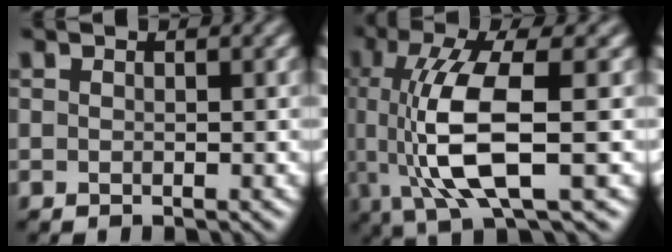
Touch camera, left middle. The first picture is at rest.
{"total": 9.0, "force": [-0.3, 2.7, 8.5], "torque": [-0.181, -0.006, 0.001]}